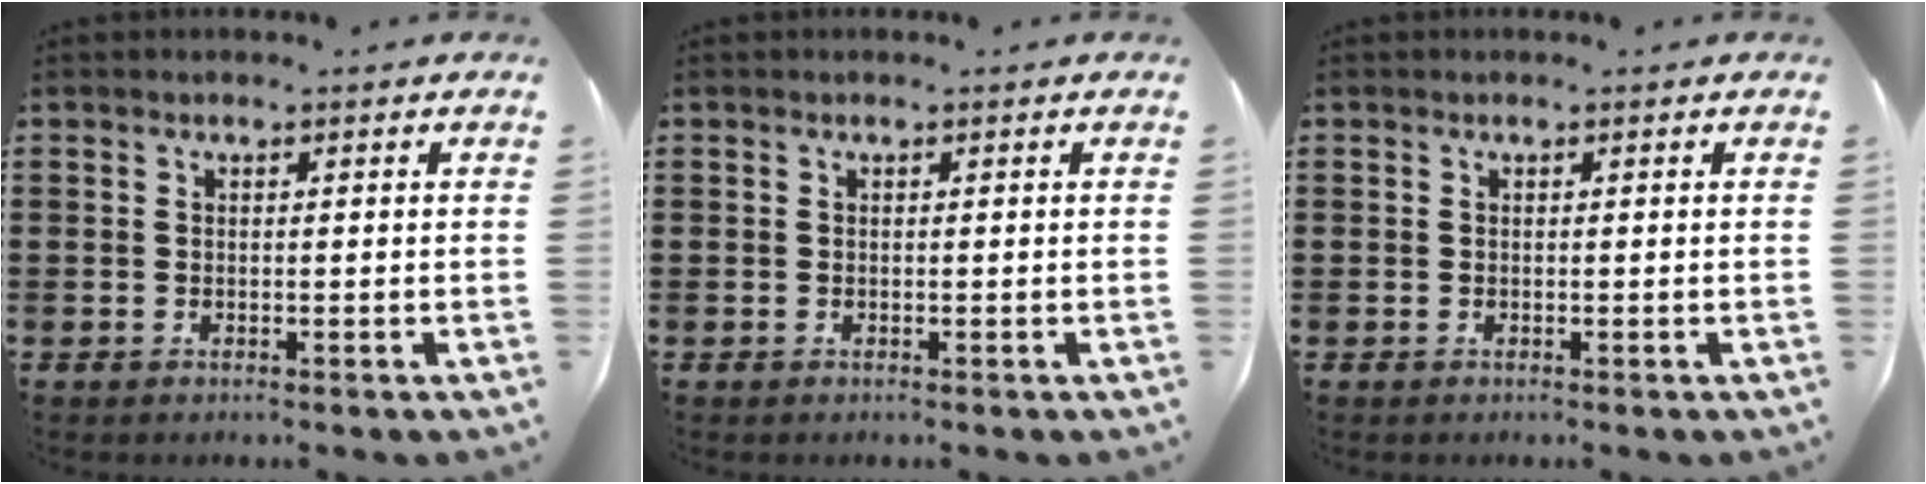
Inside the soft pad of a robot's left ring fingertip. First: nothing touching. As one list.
[{"total": 0.0}, {"total": 0.0}]